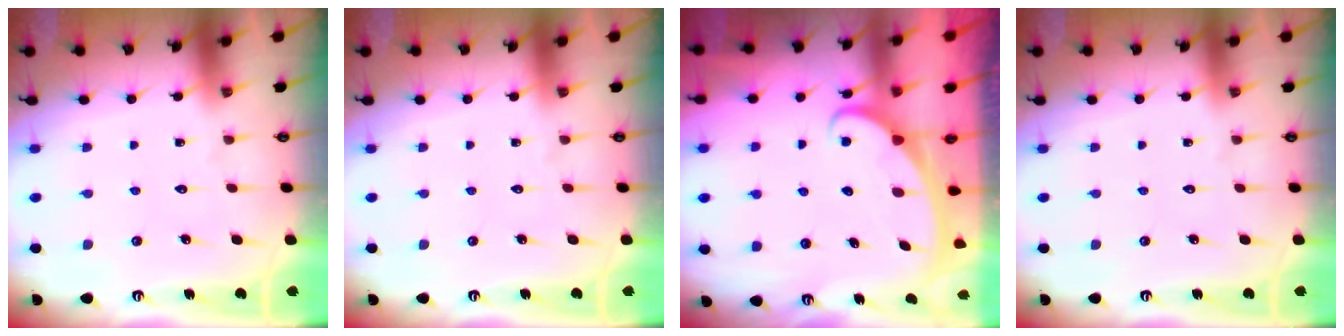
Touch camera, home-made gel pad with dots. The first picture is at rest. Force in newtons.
{"total": 0.0}
{"total": 2.5, "press": 2.5, "slide": 0.3}
{"total": 0.0}